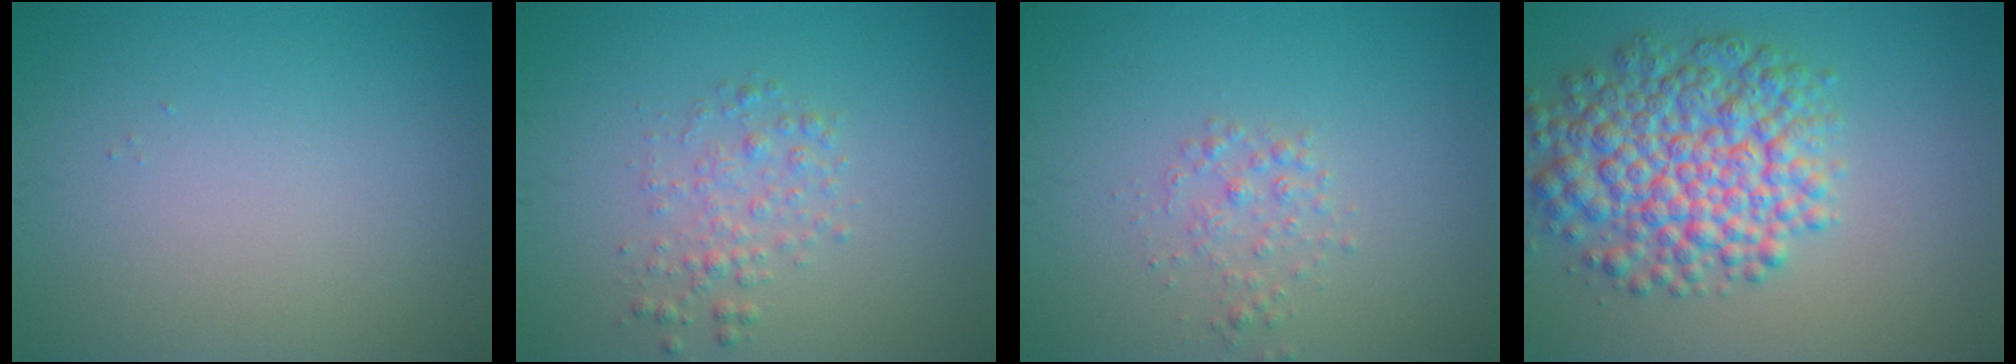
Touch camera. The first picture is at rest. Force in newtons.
{"total": 1.9, "press": 1.9, "slide": 0.0}
{"total": 1.5, "press": 1.5, "slide": 0.0}
{"total": 8.0, "press": 8.0, "slide": 0.2}